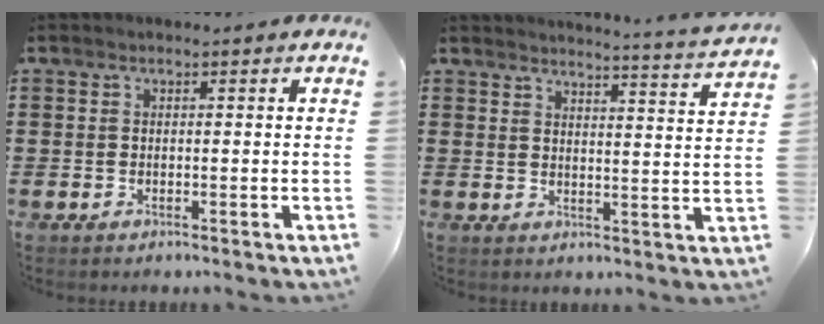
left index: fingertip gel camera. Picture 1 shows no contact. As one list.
[{"total": 3.6, "force": [3.4, -0.9, 0.5], "torque": [-0.017, -0.033, 0.055]}]